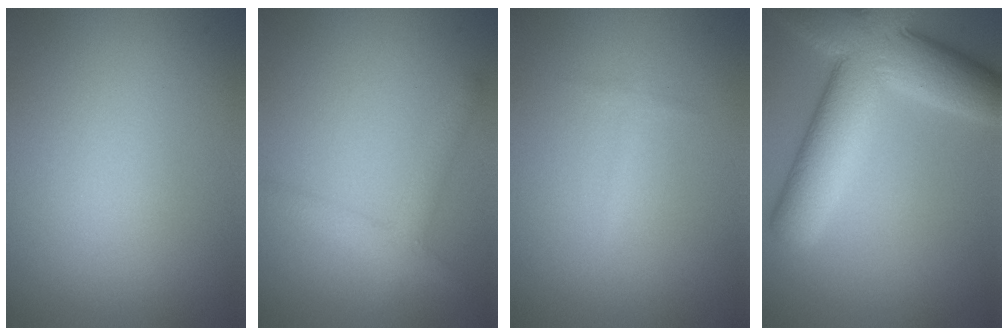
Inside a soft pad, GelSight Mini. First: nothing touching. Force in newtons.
{"total": 2.5, "press": 2.5, "slide": 0.1}
{"total": 0.8, "press": 0.8, "slide": 0.0}
{"total": 11.1, "press": 11.1, "slide": 0.5}